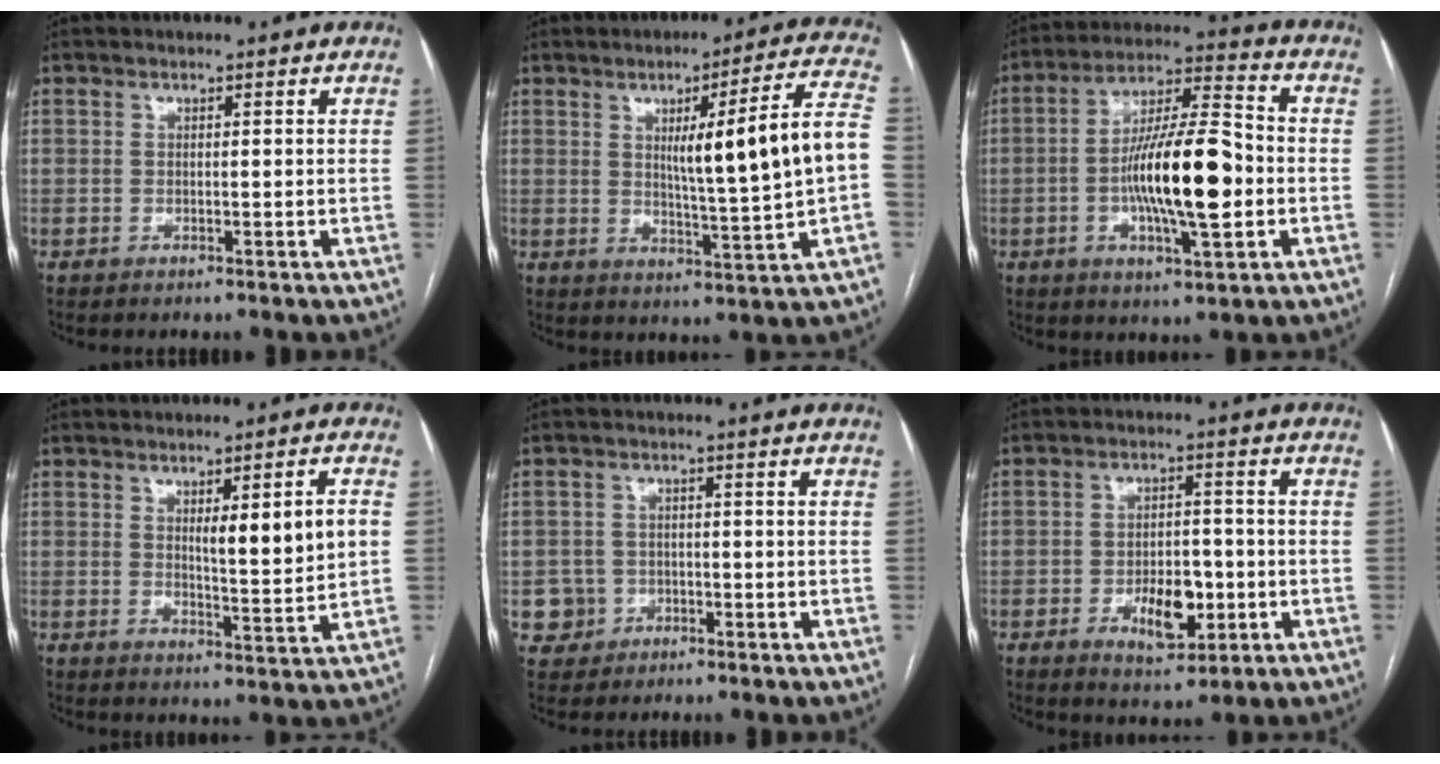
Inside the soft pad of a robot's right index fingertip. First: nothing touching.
{"total": 13.9, "force": [1.2, -0.8, 13.8], "torque": [-0.198, 0.006, 0.021]}
{"total": 15.2, "force": [-2.5, 2.8, 14.7], "torque": [-0.268, 0.005, -0.042]}
{"total": 7.7, "force": [1.6, 0.4, 7.5], "torque": [-0.114, -0.007, 0.025]}
{"total": 3.9, "force": [-1.1, 3.7, -0.3], "torque": [0.014, 0.014, -0.018]}
{"total": 7.3, "force": [-2.4, 3.6, 5.9], "torque": [-0.094, 0.003, -0.030]}